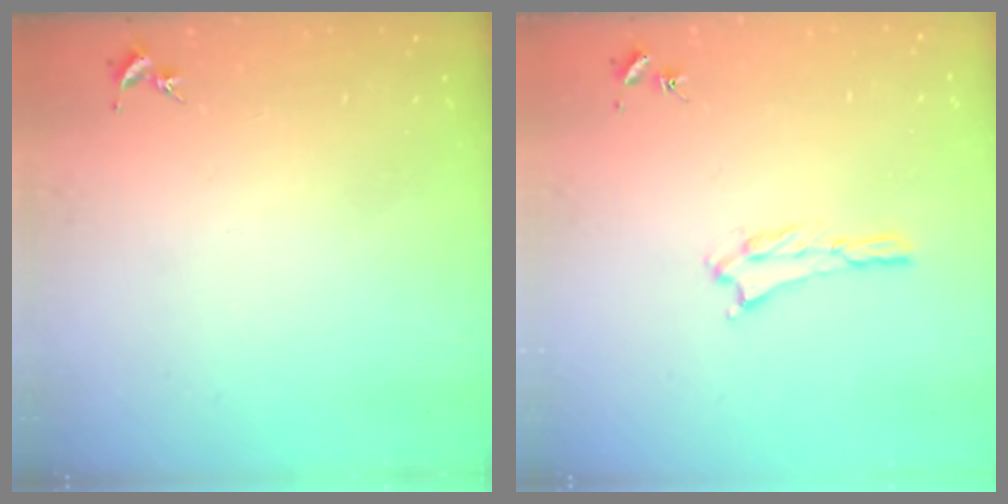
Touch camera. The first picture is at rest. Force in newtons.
{"total": 1.4, "press": 1.4, "slide": 0.3}